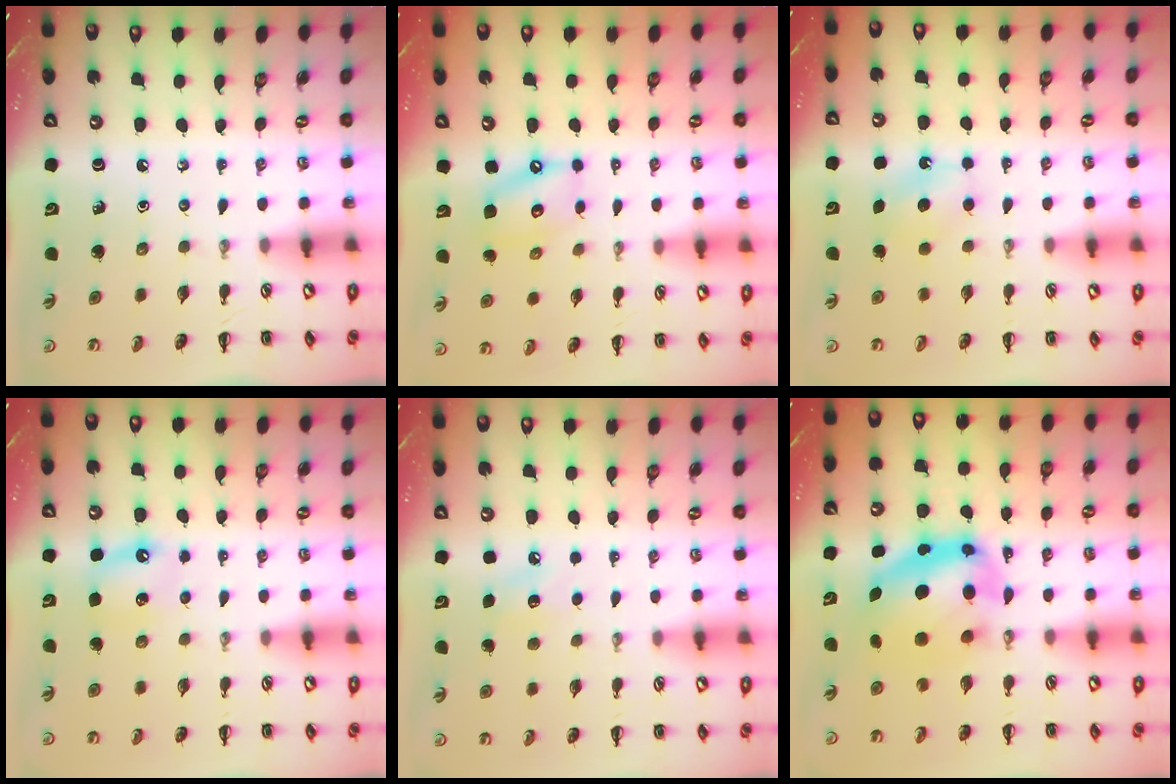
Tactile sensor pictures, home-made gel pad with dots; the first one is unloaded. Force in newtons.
{"total": 9.9, "press": 9.8, "slide": 1.8}
{"total": 6.1, "press": 5.9, "slide": 1.7}
{"total": 4.5, "press": 4.3, "slide": 1.5}
{"total": 6.8, "press": 6.5, "slide": 1.8}
{"total": 9.6, "press": 9.3, "slide": 2.3}